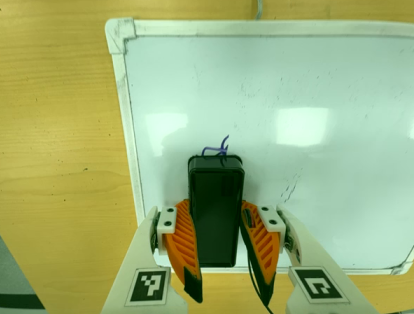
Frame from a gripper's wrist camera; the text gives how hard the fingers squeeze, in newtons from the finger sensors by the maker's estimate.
{"total": 13.7, "left": 12.6, "right": 14.7}